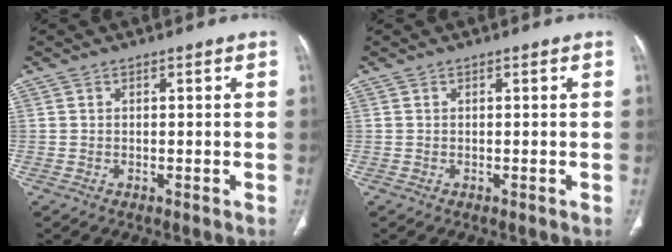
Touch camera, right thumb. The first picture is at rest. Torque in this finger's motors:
{"motor_torque": [-0.01, 0.00, -0.04, 0.01, 0.02]}